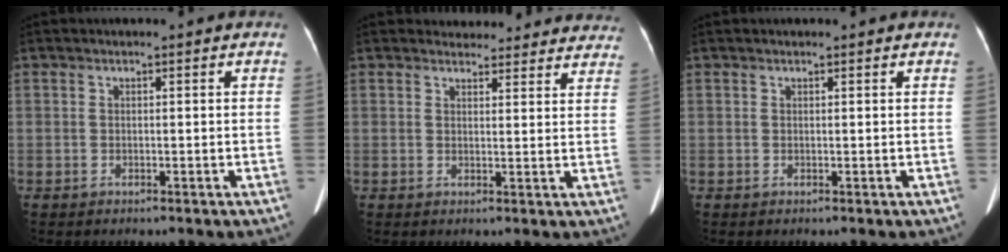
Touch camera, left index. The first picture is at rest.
{"total": 15.2, "force": [14.3, 4.6, 2.2], "torque": [0.005, -0.009, 0.145]}
{"total": 0.9, "force": [0.8, 0.1, 0.4], "torque": [-0.006, 0.014, 0.012]}